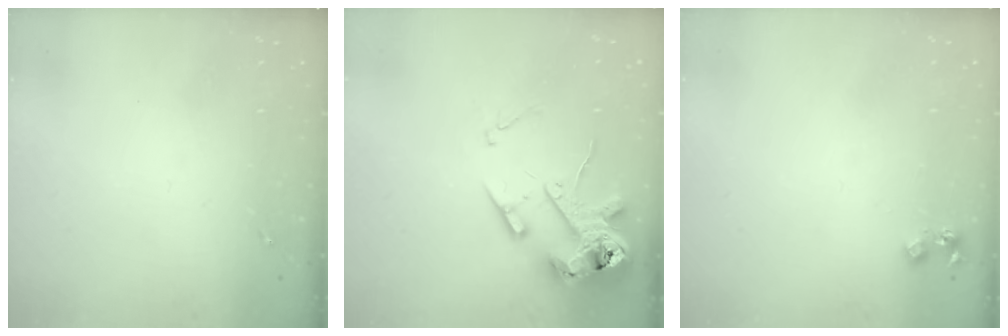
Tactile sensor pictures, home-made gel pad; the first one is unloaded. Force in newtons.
{"total": 15.6, "press": 15.4, "slide": 2.3}
{"total": 4.8, "press": 4.7, "slide": 0.7}